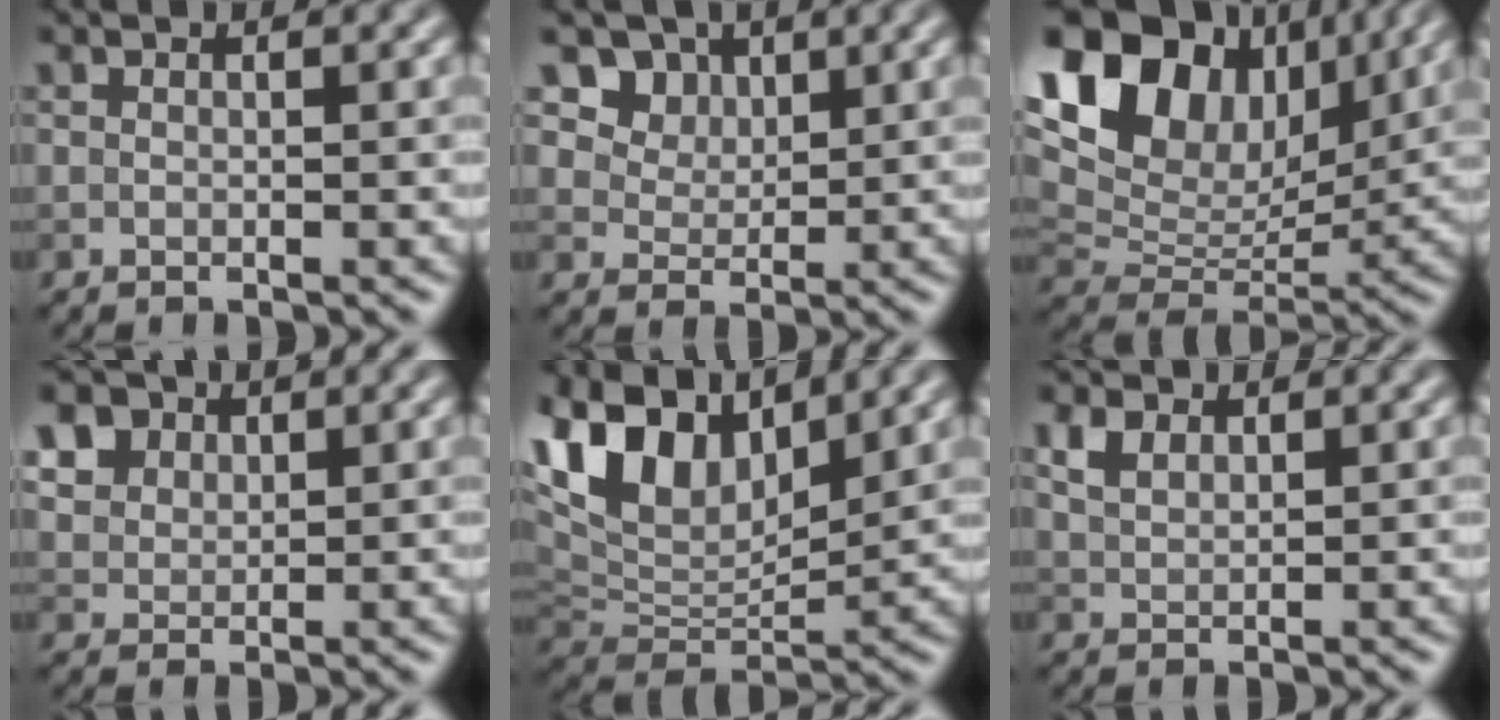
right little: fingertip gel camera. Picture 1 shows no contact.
{"total": 7.2, "force": [4.3, 5.0, 2.8], "torque": [-0.062, -0.003, 0.075]}
{"total": 15.0, "force": [7.1, 9.4, 9.3], "torque": [-0.194, 0.044, 0.130]}
{"total": 7.5, "force": [4.3, 5.1, 3.4], "torque": [-0.108, 0.016, 0.077]}
{"total": 11.5, "force": [6.4, 6.0, 7.5], "torque": [-0.171, 0.028, 0.116]}
{"total": 2.1, "force": [1.4, 1.2, 1.0], "torque": [-0.029, 0.005, 0.032]}